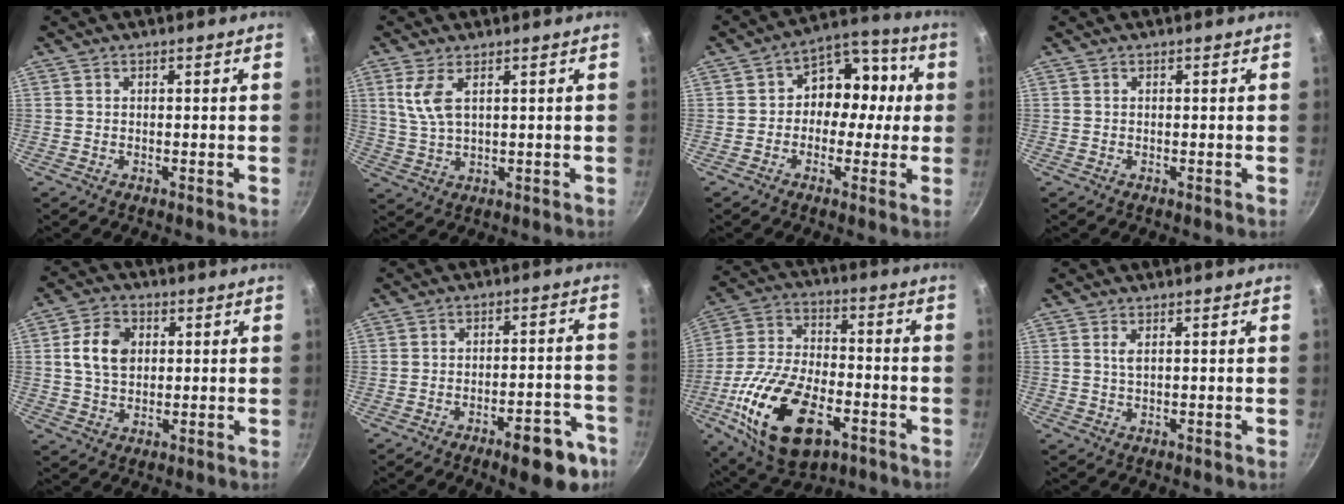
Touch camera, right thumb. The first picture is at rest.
{"total": 5.8, "force": [2.2, 2.5, 4.7], "torque": [-0.098, -0.013, 0.050]}
{"total": 10.9, "force": [-0.1, 8.7, 6.6], "torque": [-0.034, 0.040, -0.023]}
{"total": 0.0}
{"total": 8.4, "force": [1.4, 6.4, 5.3], "torque": [-0.079, 0.009, 0.018]}
{"total": 11.1, "force": [-6.6, 4.1, 7.9], "torque": [-0.067, 0.051, -0.080]}
{"total": 22.3, "force": [-8.6, 11.9, 16.8], "torque": [-0.315, 0.020, -0.153]}
{"total": 1.4, "force": [0.5, 0.5, 1.2], "torque": [-0.025, -0.003, 0.012]}